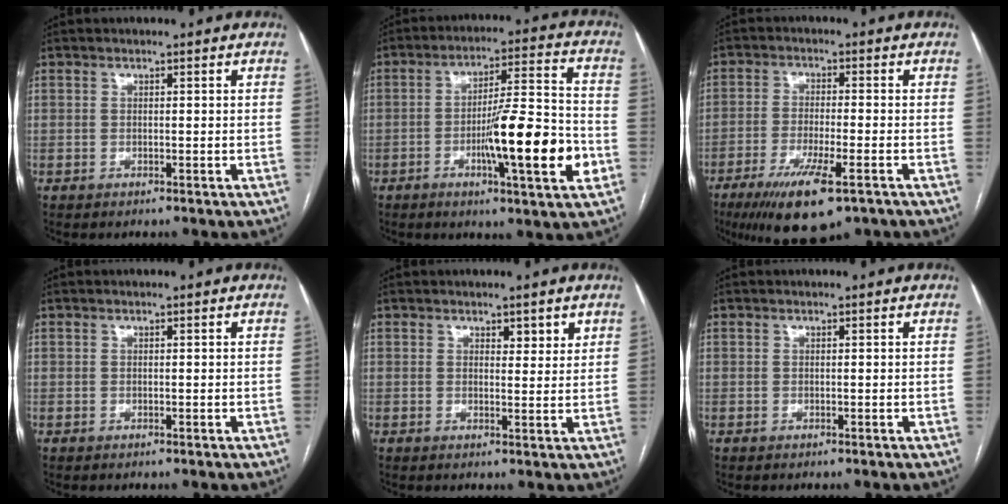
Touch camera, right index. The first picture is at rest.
{"total": 15.4, "force": [-4.5, 1.0, 14.7], "torque": [-0.236, -0.004, -0.068]}
{"total": 11.5, "force": [-6.9, 2.0, 9.0], "torque": [-0.157, -0.027, -0.109]}
{"total": 0.0}
{"total": 2.5, "force": [1.6, 1.0, 1.6], "torque": [-0.019, -0.004, 0.025]}
{"total": 0.0}